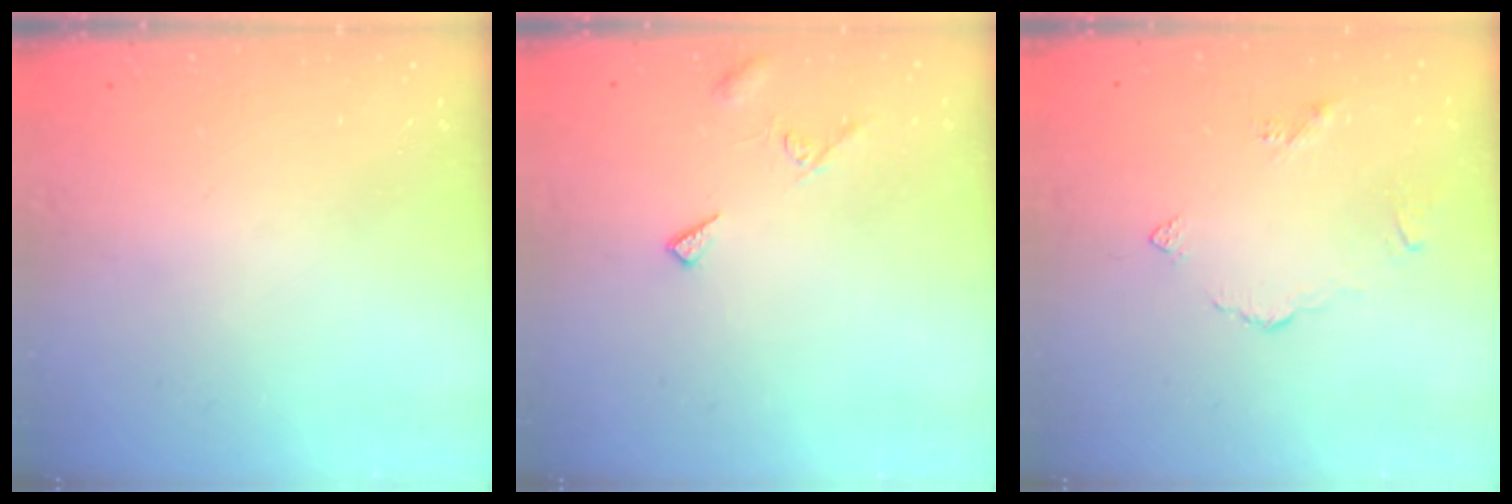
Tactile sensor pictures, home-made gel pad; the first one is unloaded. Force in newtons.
{"total": 6.1, "press": 6.1, "slide": 0.4}
{"total": 3.3, "press": 3.2, "slide": 0.7}